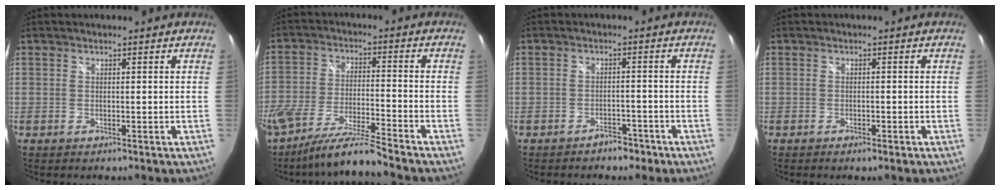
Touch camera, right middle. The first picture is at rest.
{"total": 10.4, "force": [-9.0, -0.7, 5.2], "torque": [-0.106, -0.012, -0.164]}
{"total": 3.4, "force": [-2.7, 1.8, 0.8], "torque": [-0.019, 0.011, -0.033]}
{"total": 1.6, "force": [-1.1, 0.5, 1.0], "torque": [-0.017, -0.003, -0.017]}